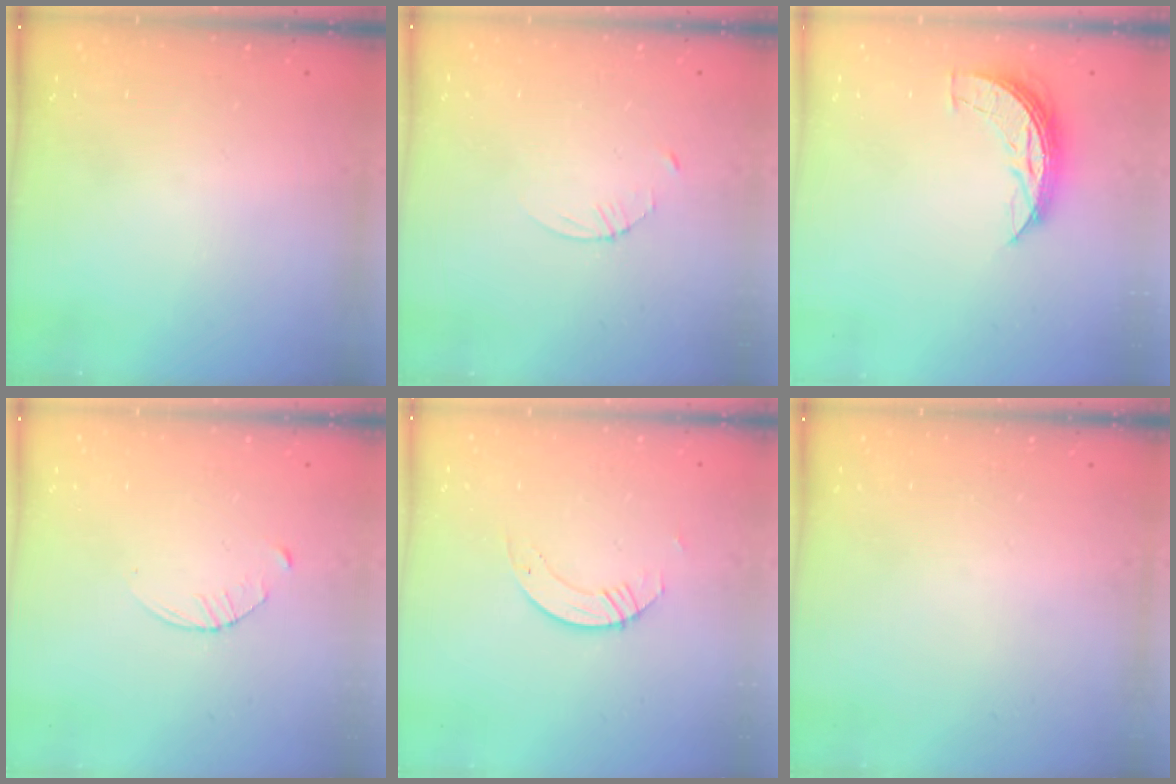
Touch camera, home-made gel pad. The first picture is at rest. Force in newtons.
{"total": 2.3, "press": 2.3, "slide": 0.3}
{"total": 6.9, "press": 6.9, "slide": 0.3}
{"total": 2.9, "press": 2.9, "slide": 0.4}
{"total": 2.8, "press": 2.8, "slide": 0.2}
{"total": 0.0}